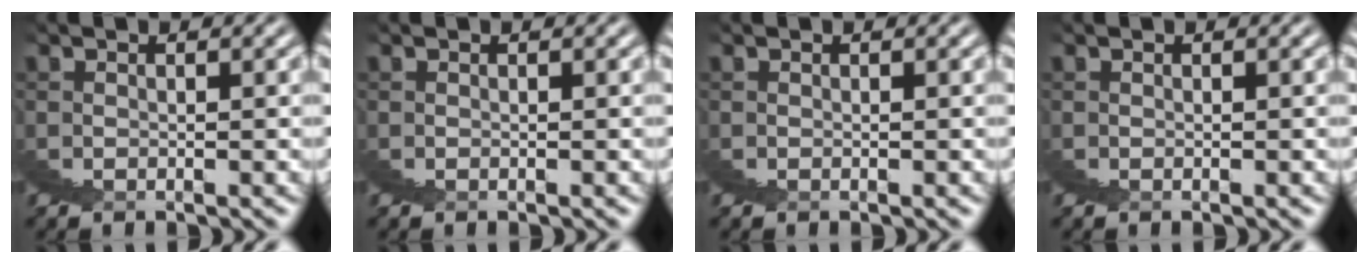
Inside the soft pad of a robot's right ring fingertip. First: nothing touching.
{"total": 0.0}
{"total": 0.0}
{"total": 0.0}